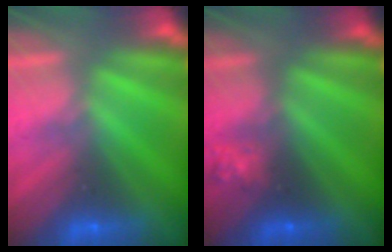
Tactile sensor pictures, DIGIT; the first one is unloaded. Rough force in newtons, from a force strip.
{"total": 2.3}